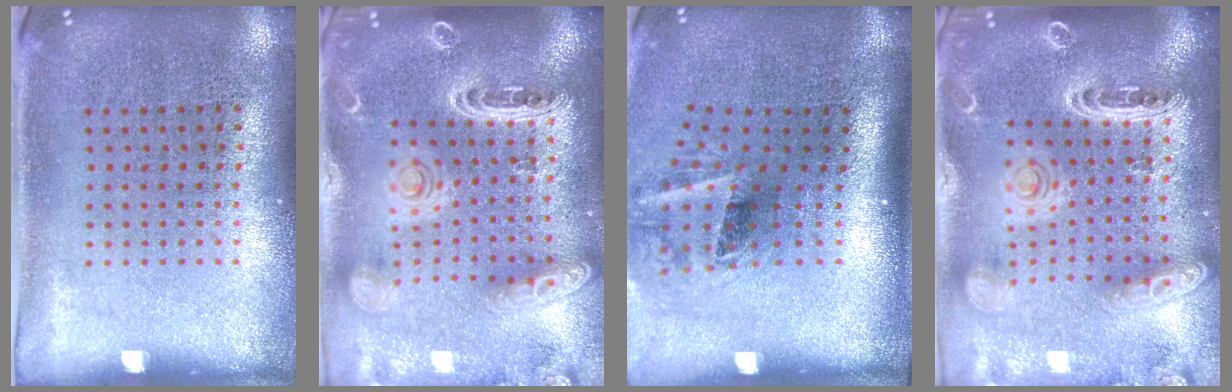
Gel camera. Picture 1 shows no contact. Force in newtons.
{"total": 2.5, "press": 2.3, "slide": 1.2}
{"total": 2.1, "press": 1.3, "slide": 1.6}
{"total": 2.5, "press": 2.3, "slide": 1.2}